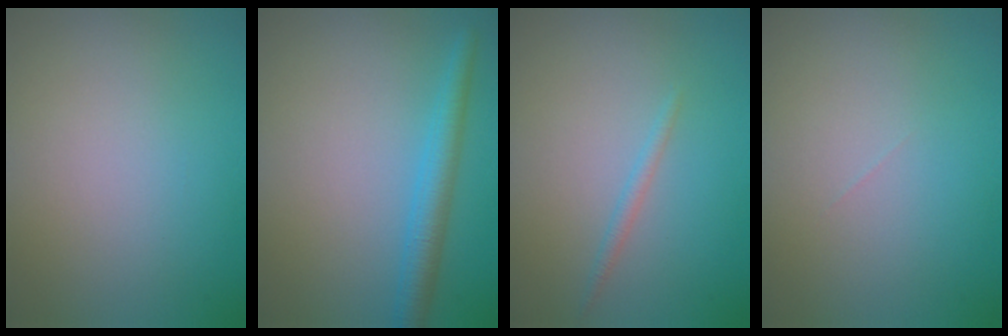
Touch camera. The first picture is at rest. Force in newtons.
{"total": 3.0, "press": 3.0, "slide": 0.2}
{"total": 0.5, "press": 0.5, "slide": 0.1}
{"total": 0.0}